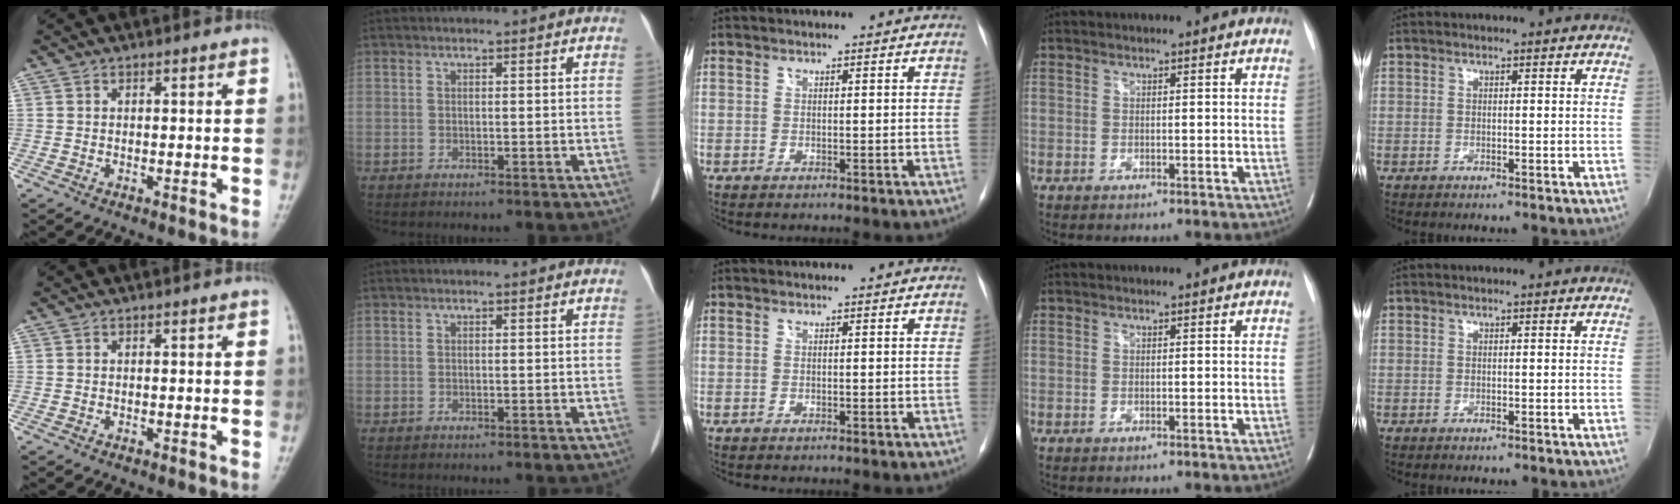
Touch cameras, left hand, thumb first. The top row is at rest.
{}